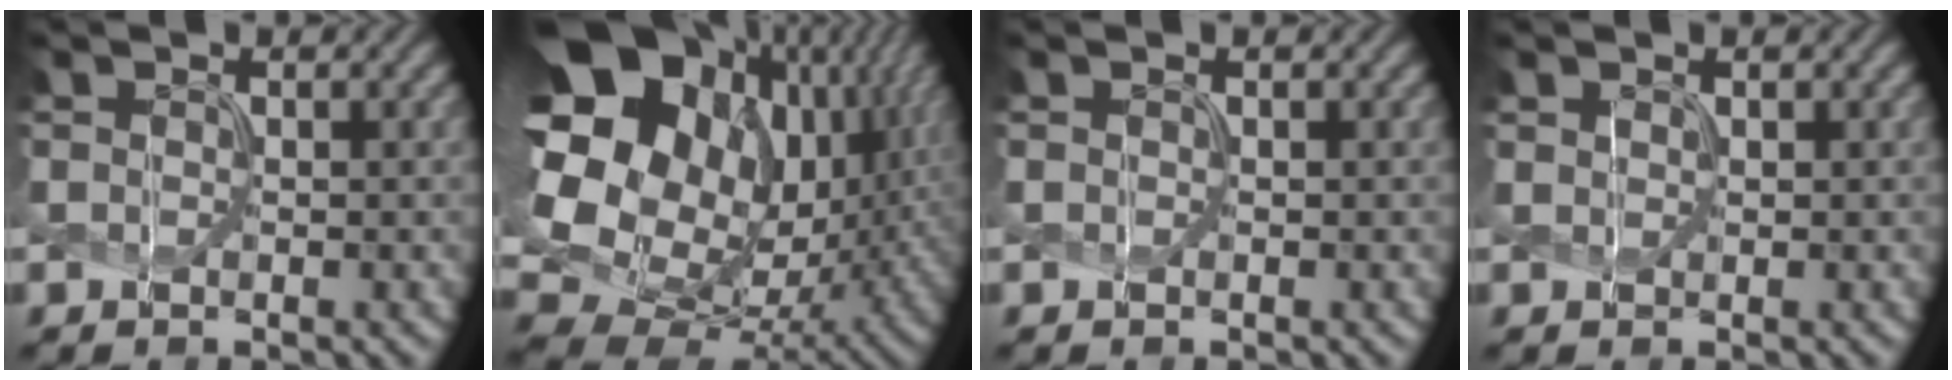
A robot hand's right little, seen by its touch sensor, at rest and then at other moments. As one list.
[{"total": 21.5, "force": [5.1, 16.0, 13.4], "torque": [-0.301, 0.007, 0.130]}, {"total": 0.0}, {"total": 0.5, "force": [0.4, 0.3, 0.1], "torque": [-0.004, -0.003, 0.012]}]